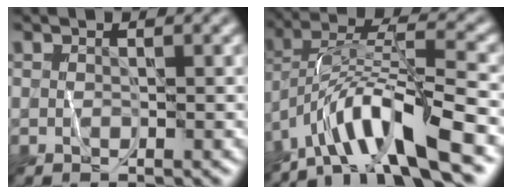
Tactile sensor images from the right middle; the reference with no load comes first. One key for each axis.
{"total": 10.1, "fx": -6.3, "fy": 2.2, "fz": 7.5, "tx": -0.130, "ty": 0.015, "tz": -0.120}